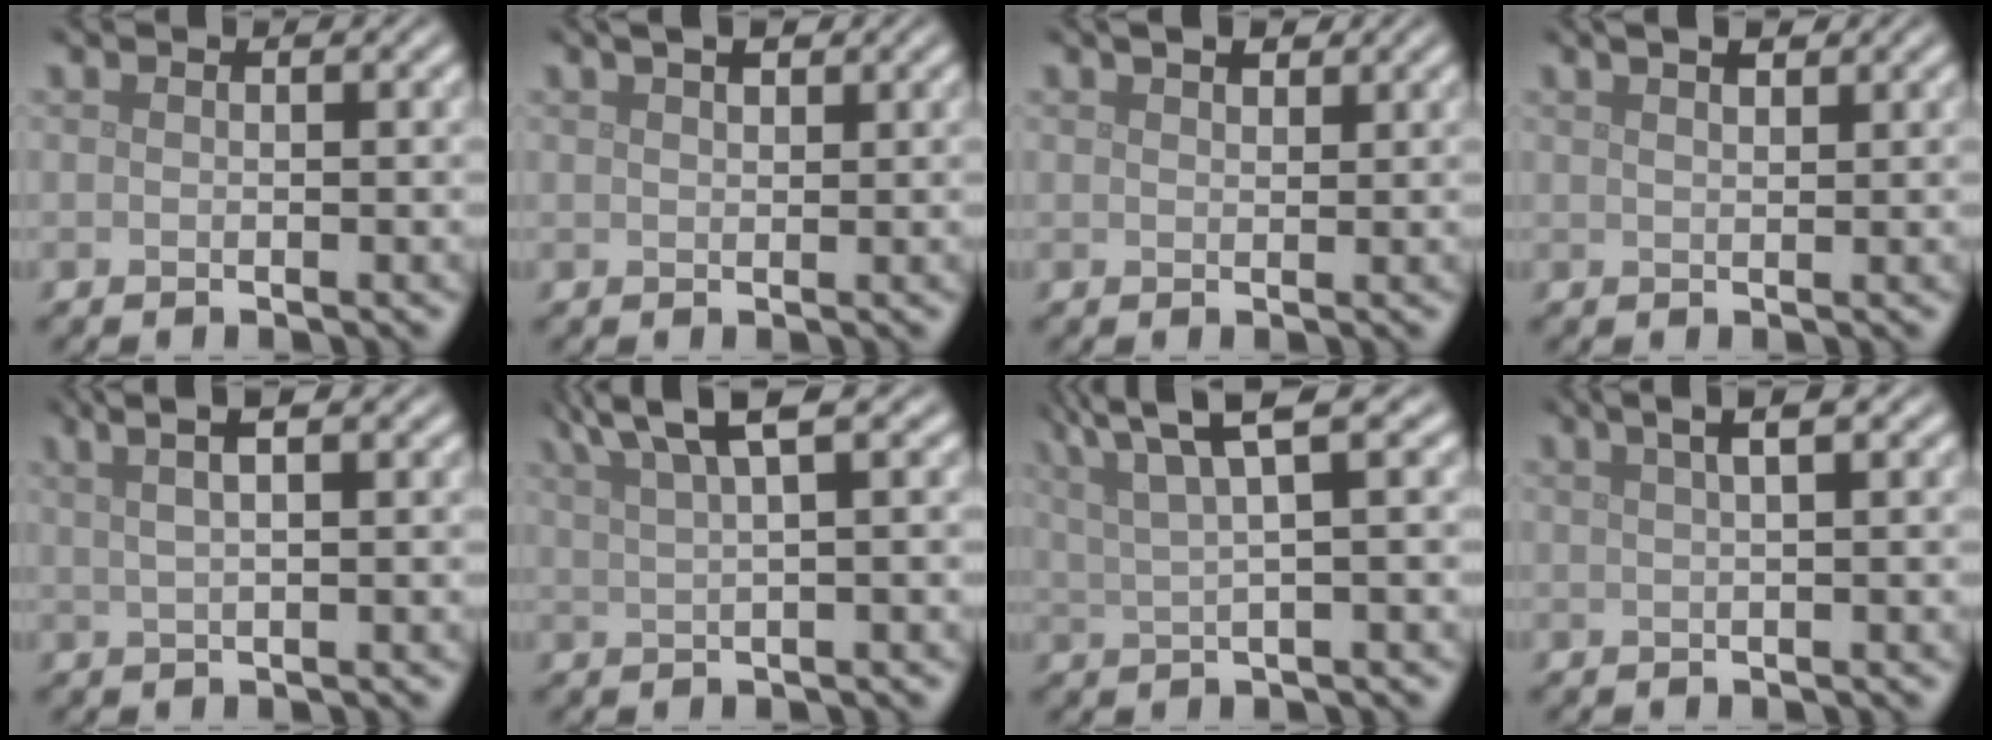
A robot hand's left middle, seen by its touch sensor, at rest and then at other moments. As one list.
[{"total": 2.1, "force": [1.4, 0.9, 1.2], "torque": [-0.014, 0.001, 0.021]}, {"total": 1.7, "force": [1.2, 0.8, 0.9], "torque": [-0.013, 0.004, 0.022]}, {"total": 2.9, "force": [2.0, 1.1, 1.7], "torque": [-0.017, 0.010, 0.015]}, {"total": 4.4, "force": [2.5, 1.5, 3.3], "torque": [-0.041, 0.013, 0.020]}, {"total": 5.5, "force": [3.5, 1.1, 4.1], "torque": [-0.056, 0.020, 0.055]}, {"total": 6.4, "force": [3.6, 1.3, 5.1], "torque": [-0.078, 0.020, 0.063]}, {"total": 3.7, "force": [1.9, 1.3, 2.9], "torque": [-0.020, 0.011, 0.009]}]